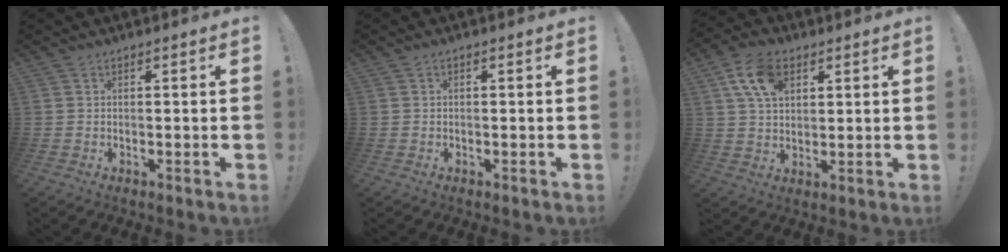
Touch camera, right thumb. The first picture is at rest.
{"total": 0.7, "force": [-0.6, 0.0, 0.4], "torque": [-0.006, 0.001, -0.012]}
{"total": 11.4, "force": [4.7, 7.2, 7.5], "torque": [-0.136, 0.004, 0.089]}